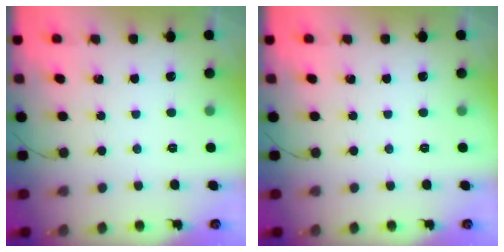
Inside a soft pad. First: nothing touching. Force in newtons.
{"total": 0.0}